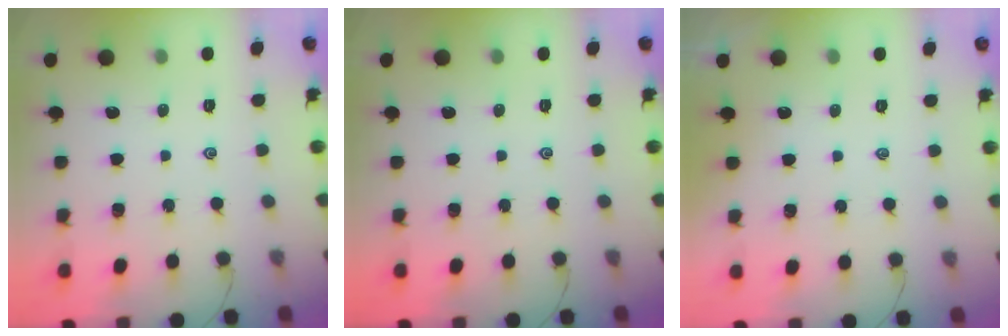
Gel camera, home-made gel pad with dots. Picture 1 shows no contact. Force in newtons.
{"total": 0.0}
{"total": 1.2, "press": 1.2, "slide": 0.3}